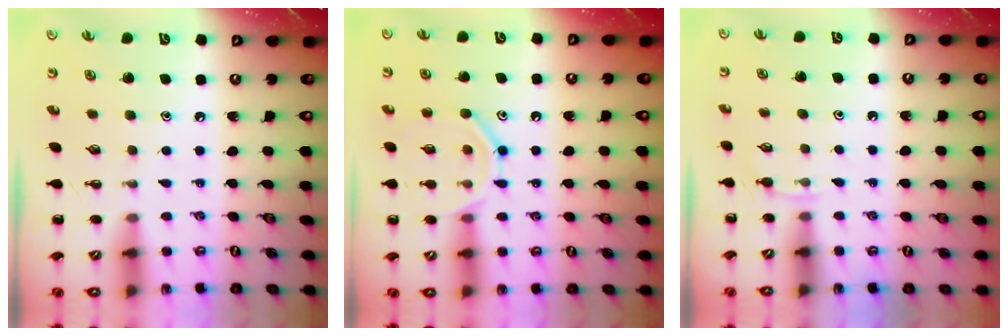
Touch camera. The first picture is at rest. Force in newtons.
{"total": 10.5, "press": 10.4, "slide": 1.1}
{"total": 3.9, "press": 3.7, "slide": 1.2}